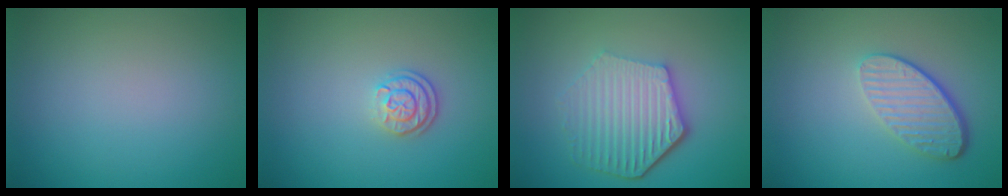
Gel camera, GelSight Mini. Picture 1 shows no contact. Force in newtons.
{"total": 2.5, "press": 2.0, "slide": 1.5}
{"total": 6.1, "press": 4.6, "slide": 4.0}
{"total": 4.5, "press": 3.2, "slide": 3.1}